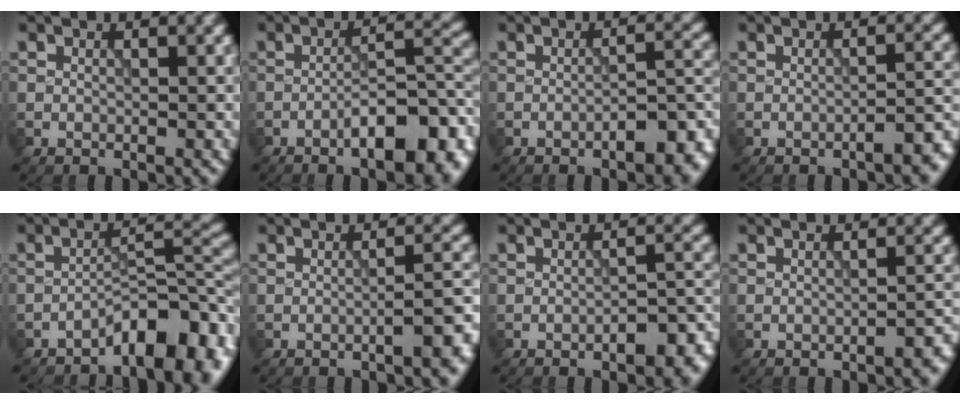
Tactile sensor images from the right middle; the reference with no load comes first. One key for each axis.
{"total": 8.8, "fx": -4.3, "fy": 2.8, "fz": 7.2, "tx": -0.096, "ty": 0.007, "tz": -0.061}
{"total": 5.8, "fx": -3.1, "fy": 1.8, "fz": 4.5, "tx": -0.056, "ty": 0.006, "tz": -0.037}
{"total": 3.3, "fx": -1.9, "fy": 0.8, "fz": 2.5, "tx": -0.027, "ty": 0.009, "tz": -0.034}
{"total": 7.0, "fx": -4.6, "fy": 2.2, "fz": 4.8, "tx": -0.057, "ty": 0.016, "tz": -0.074}
{"total": 4.3, "fx": -1.7, "fy": 1.1, "fz": 3.8, "tx": -0.040, "ty": 0.014, "tz": -0.032}
{"total": 5.1, "fx": -2.8, "fy": 1.6, "fz": 3.9, "tx": -0.050, "ty": 0.006, "tz": -0.034}
{"total": 2.0, "fx": -1.3, "fy": 0.5, "fz": 1.4, "tx": -0.013, "ty": 0.008, "tz": -0.019}